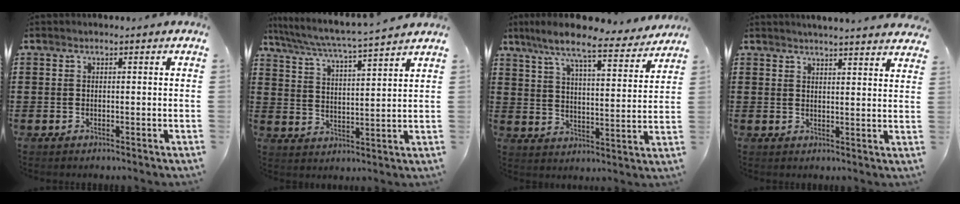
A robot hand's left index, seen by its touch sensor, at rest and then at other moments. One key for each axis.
{"total": 5.0, "fx": 4.6, "fy": -0.5, "fz": 1.8, "tx": -0.057, "ty": -0.035, "tz": 0.073}
{"total": 8.7, "fx": 7.6, "fy": 0.4, "fz": 4.3, "tx": -0.105, "ty": -0.045, "tz": 0.125}
{"total": 3.0, "fx": 3.0, "fy": -0.4, "fz": 0.1, "tx": -0.010, "ty": -0.014, "tz": 0.055}